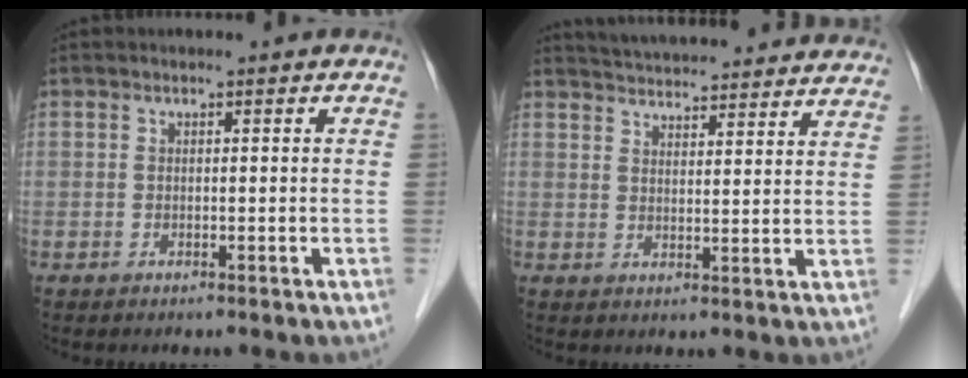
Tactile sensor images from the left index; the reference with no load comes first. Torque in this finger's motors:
{"motor_torque": [0.52, -0.84, 0.10, 0.06]}